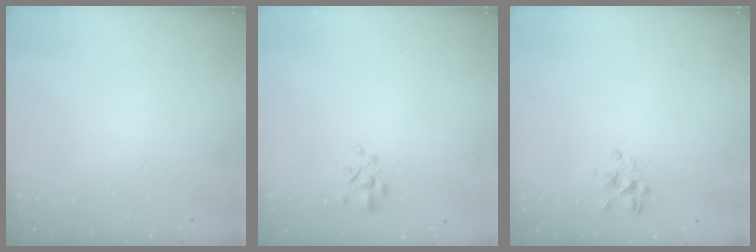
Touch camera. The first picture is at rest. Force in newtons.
{"total": 2.3, "press": 2.2, "slide": 0.9}
{"total": 2.9, "press": 2.8, "slide": 0.6}